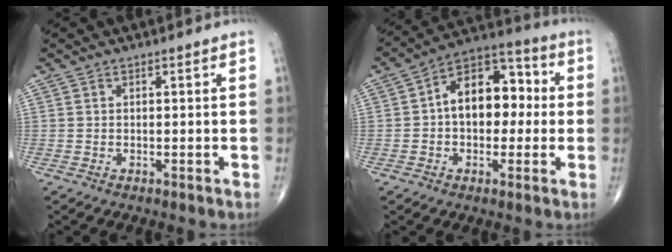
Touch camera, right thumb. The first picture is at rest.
{"total": 13.8, "force": [0.7, 9.0, 10.5], "torque": [-0.124, 0.039, -0.003]}